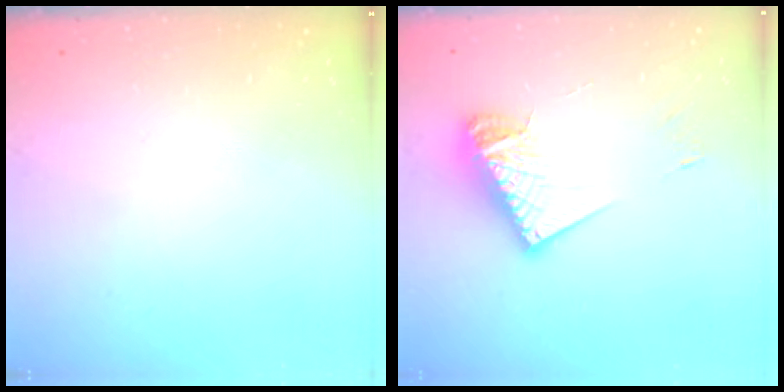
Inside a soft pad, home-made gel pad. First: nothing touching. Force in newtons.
{"total": 12.2, "press": 12.1, "slide": 1.2}